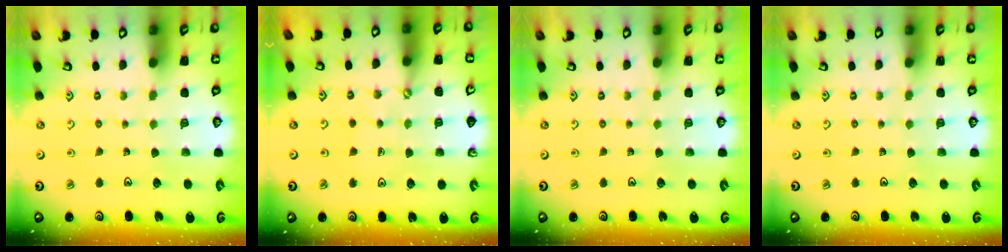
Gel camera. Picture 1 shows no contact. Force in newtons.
{"total": 0.6, "press": 0.6, "slide": 0.1}
{"total": 0.0}
{"total": 0.0}